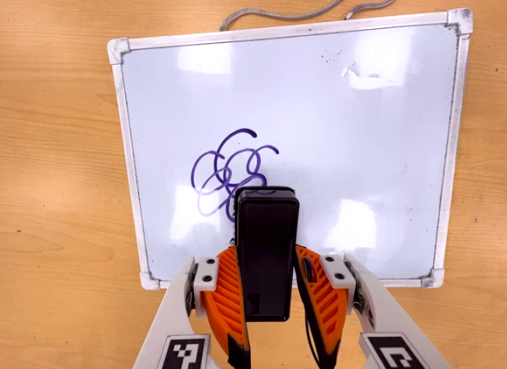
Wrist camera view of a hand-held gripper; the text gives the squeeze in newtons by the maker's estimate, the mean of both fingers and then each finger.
{"total": 4.0, "left": 2.7, "right": 5.3}